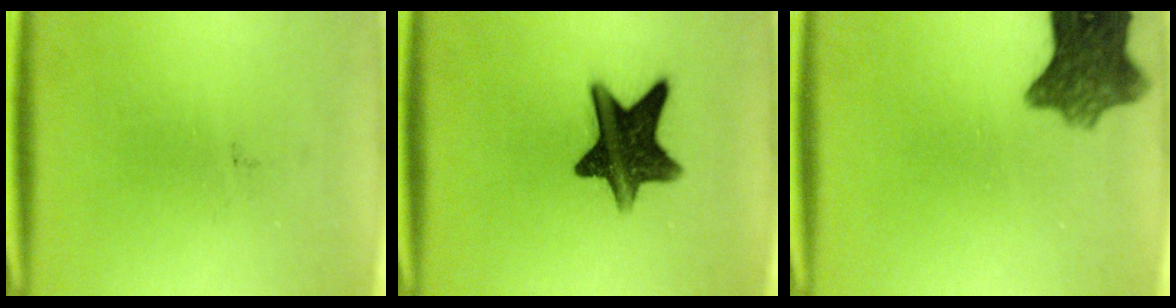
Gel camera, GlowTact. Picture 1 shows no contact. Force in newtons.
{"total": 12.8}
{"total": 9.0}